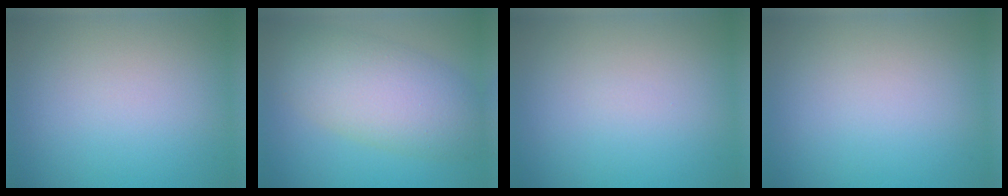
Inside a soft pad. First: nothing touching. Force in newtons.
{"total": 7.5, "press": 7.5, "slide": 0.3}
{"total": 0.0}
{"total": 0.0}